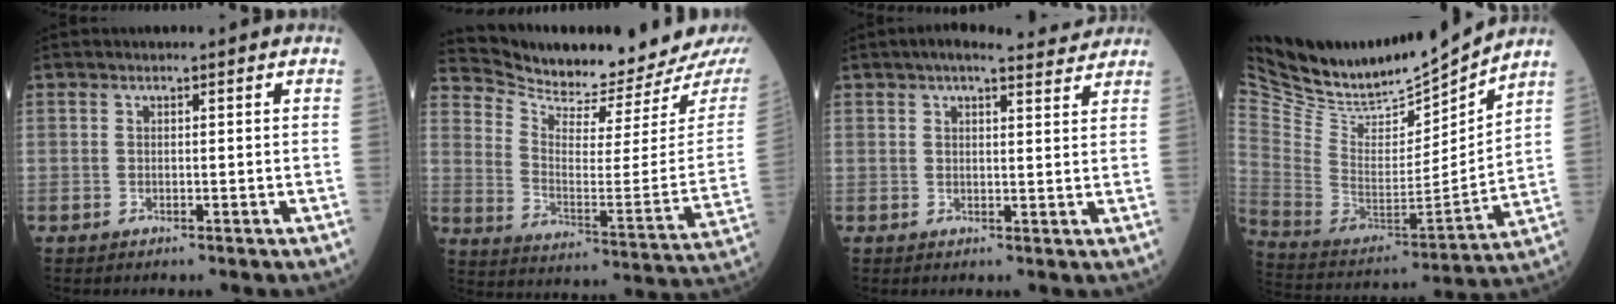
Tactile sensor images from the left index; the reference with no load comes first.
{"total": 16.9, "force": [16.3, 0.1, 4.7], "torque": [-0.092, -0.091, 0.239]}
{"total": 7.7, "force": [6.8, 1.4, 3.3], "torque": [-0.045, 0.017, 0.080]}
{"total": 22.0, "force": [20.4, 4.3, 6.8], "torque": [-0.154, -0.041, 0.357]}